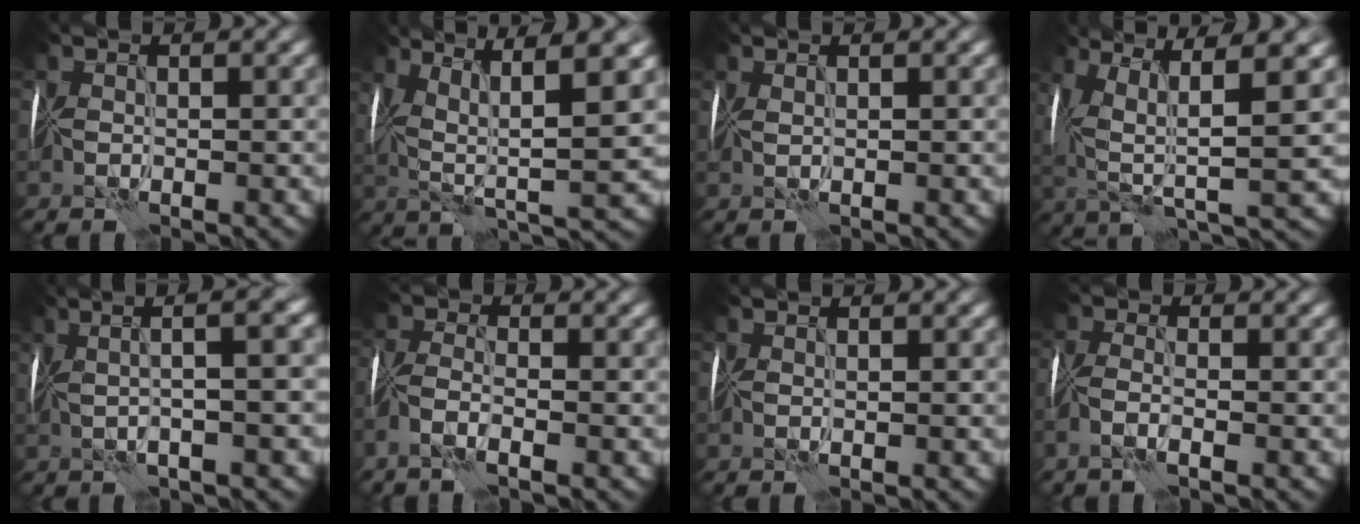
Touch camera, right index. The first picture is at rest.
{"total": 9.0, "force": [3.1, 2.1, 8.1], "torque": [-0.156, 0.011, 0.057]}
{"total": 0.7, "force": [0.6, -0.1, 0.3], "torque": [-0.012, 0.006, 0.012]}
{"total": 9.3, "force": [2.5, 2.6, 8.6], "torque": [-0.182, 0.008, 0.047]}
{"total": 7.1, "force": [1.8, 1.8, 6.6], "torque": [-0.074, 0.030, 0.010]}
{"total": 2.9, "force": [-2.0, 0.4, 2.0], "torque": [-0.054, -0.002, -0.054]}
{"total": 0.7, "force": [0.7, -0.1, 0.2], "torque": [-0.004, 0.006, 0.009]}
{"total": 2.2, "force": [-1.5, 0.2, 1.6], "torque": [-0.047, -0.003, -0.042]}